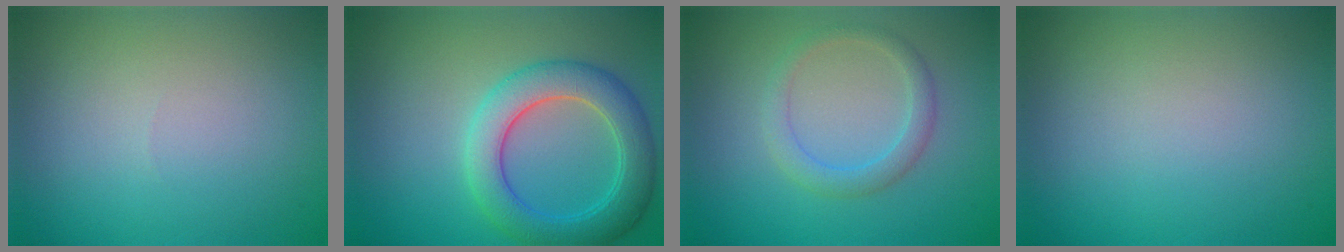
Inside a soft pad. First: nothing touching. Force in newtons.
{"total": 5.8, "press": 5.8, "slide": 0.2}
{"total": 2.2, "press": 2.2, "slide": 0.0}
{"total": 0.0}